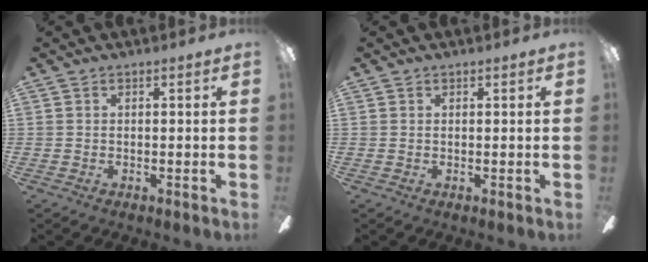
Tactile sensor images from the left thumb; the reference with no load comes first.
{"total": 0.6, "force": [0.4, 0.4, 0.0], "torque": [0.001, 0.004, 0.006]}